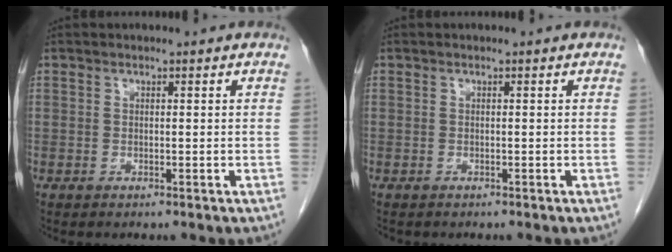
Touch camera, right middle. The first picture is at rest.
{"total": 0.7, "force": [-0.6, 0.3, 0.2], "torque": [-0.009, 0.000, -0.009]}